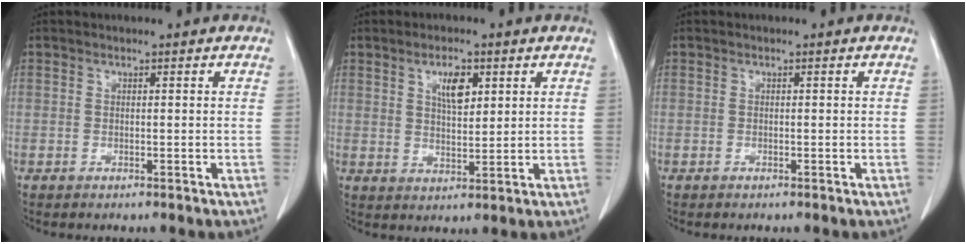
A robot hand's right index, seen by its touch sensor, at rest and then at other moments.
{"total": 4.7, "force": [2.1, 1.8, 3.9], "torque": [-0.068, -0.001, 0.038]}
{"total": 0.0}